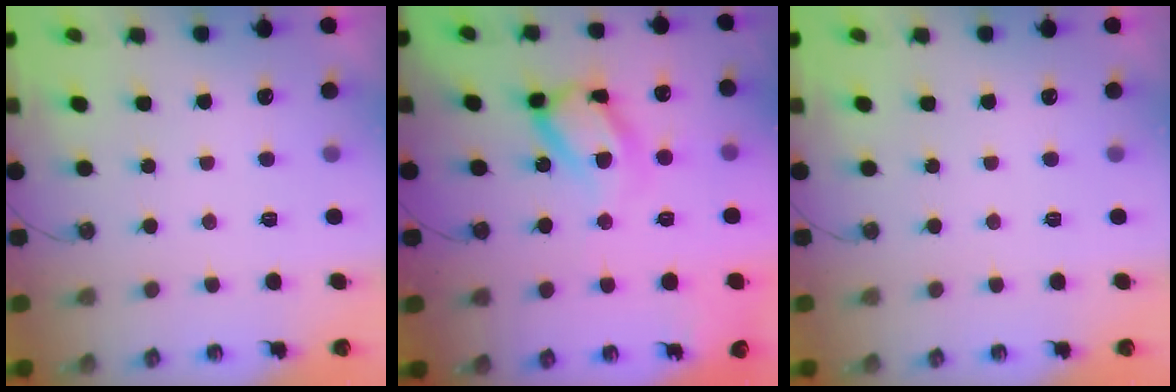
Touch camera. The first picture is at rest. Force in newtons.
{"total": 17.6, "press": 17.5, "slide": 1.3}
{"total": 0.0}